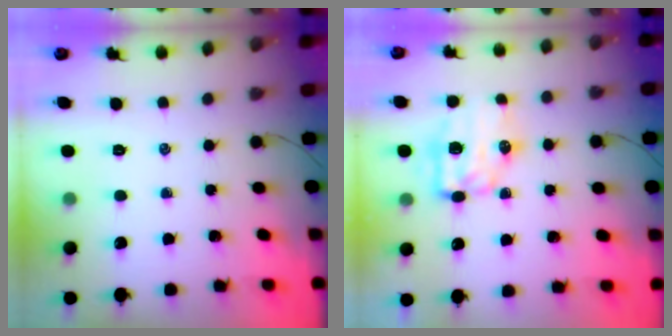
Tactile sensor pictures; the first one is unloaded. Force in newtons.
{"total": 7.8, "press": 7.7, "slide": 1.0}